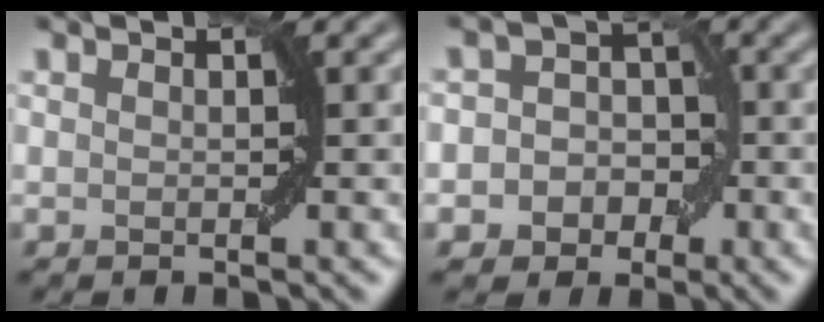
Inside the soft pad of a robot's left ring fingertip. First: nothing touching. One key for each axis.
{"total": 4.6, "fx": -1.3, "fy": 4.0, "fz": 1.7, "tx": 0.006, "ty": 0.018, "tz": -0.034}